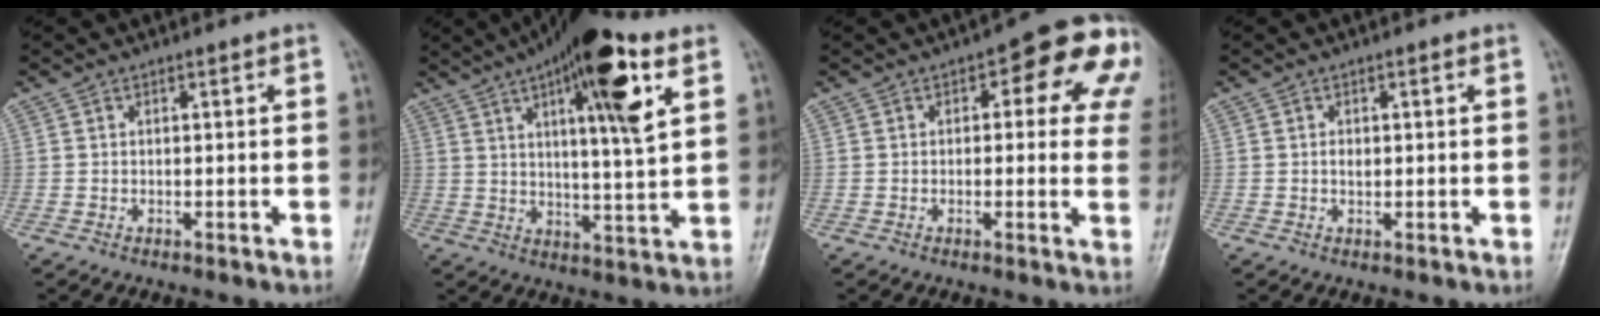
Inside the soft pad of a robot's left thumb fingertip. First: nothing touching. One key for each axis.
{"total": 16.9, "fx": 7.5, "fy": 3.9, "fz": 14.6, "tx": -0.209, "ty": -0.019, "tz": 0.113}
{"total": 13.4, "fx": 4.1, "fy": 6.1, "fz": 11.2, "tx": -0.073, "ty": 0.009, "tz": 0.034}
{"total": 1.2, "fx": 0.1, "fy": 0.9, "fz": 0.9, "tx": -0.007, "ty": 0.003, "tz": 0.000}